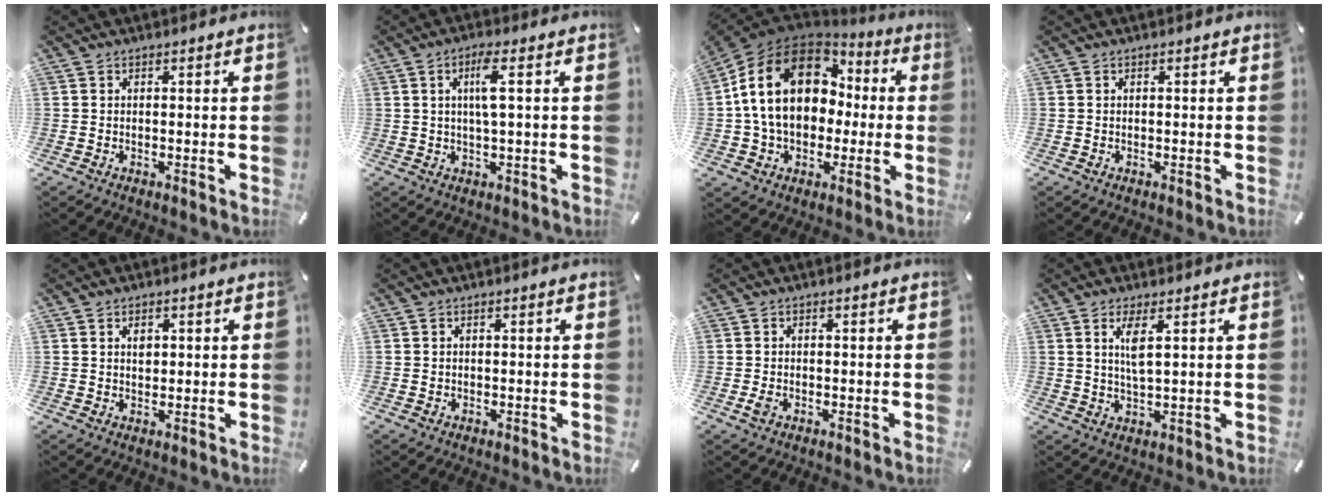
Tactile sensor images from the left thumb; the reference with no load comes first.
{"total": 5.7, "force": [1.2, 1.0, 5.4], "torque": [-0.108, 0.002, 0.017]}
{"total": 19.7, "force": [2.6, 15.1, 12.4], "torque": [-0.257, 0.008, 0.047]}
{"total": 0.0}
{"total": 2.1, "force": [0.6, 1.6, 1.2], "torque": [-0.010, -0.002, 0.007]}
{"total": 0.6, "force": [-0.1, 0.6, 0.2], "torque": [-0.004, 0.003, -0.004]}
{"total": 1.8, "force": [-0.6, 1.3, 1.2], "torque": [-0.027, -0.001, -0.012]}
{"total": 4.7, "force": [1.8, 1.0, 4.2], "torque": [-0.098, -0.003, 0.028]}